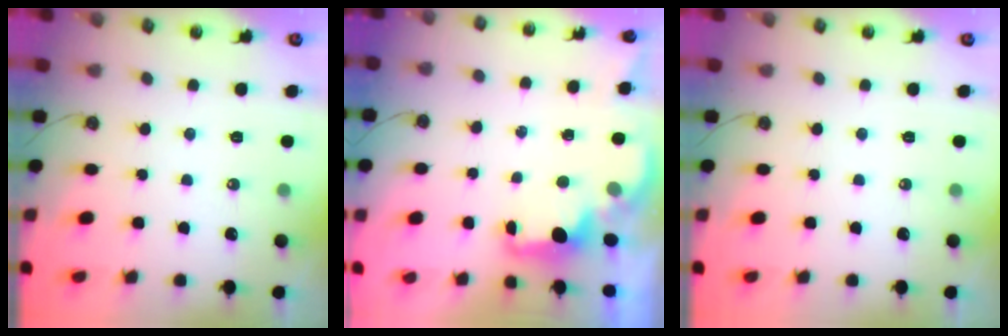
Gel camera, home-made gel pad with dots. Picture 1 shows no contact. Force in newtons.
{"total": 2.0, "press": 1.9, "slide": 0.8}
{"total": 0.0}